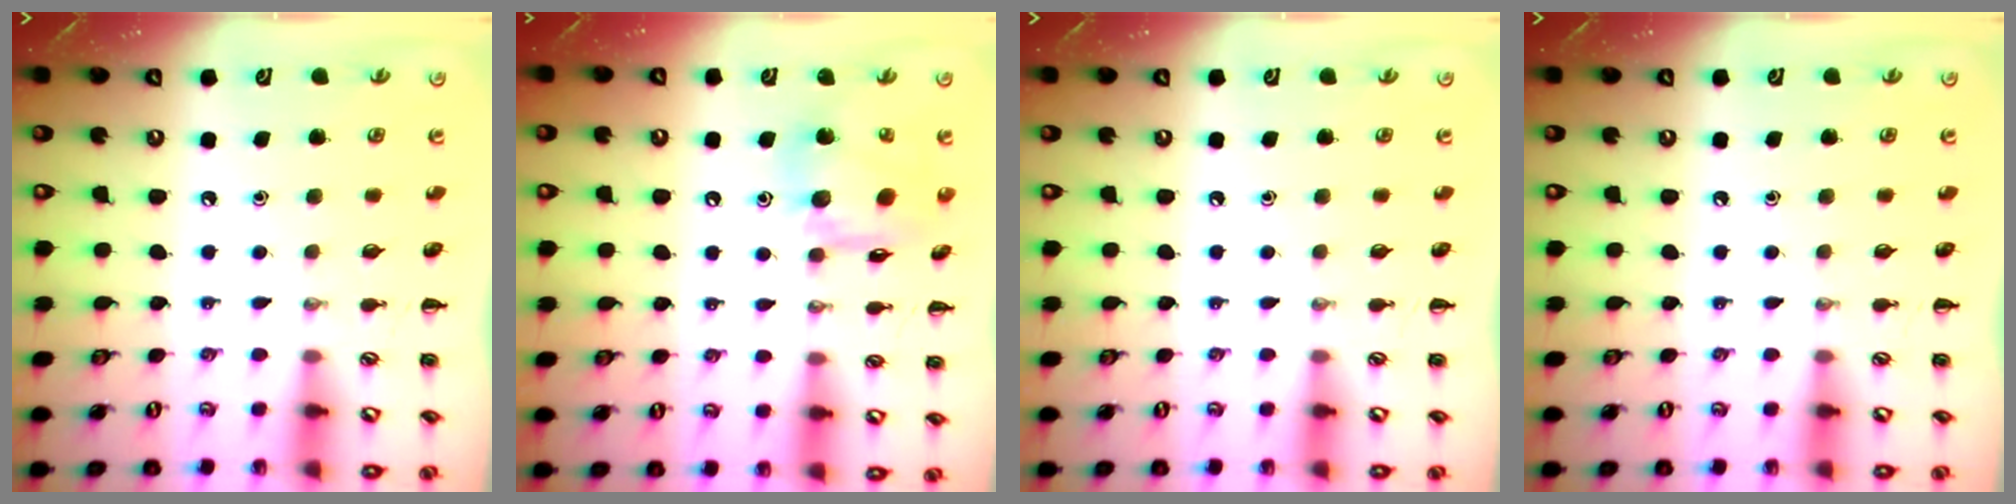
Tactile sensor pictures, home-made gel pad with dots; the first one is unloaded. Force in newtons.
{"total": 13.5, "press": 13.4, "slide": 1.6}
{"total": 0.0}
{"total": 0.0}